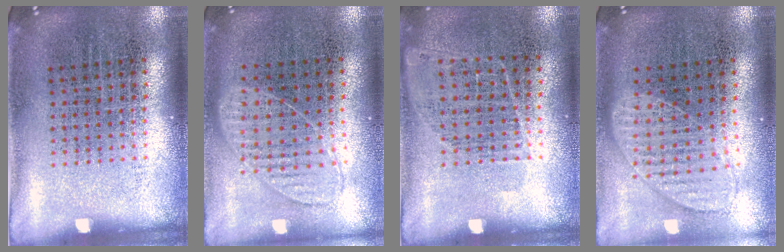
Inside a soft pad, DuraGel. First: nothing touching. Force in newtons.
{"total": 0.9, "press": 0.8, "slide": 0.3}
{"total": 1.0, "press": 0.9, "slide": 0.6}
{"total": 1.0, "press": 1.0, "slide": 0.2}